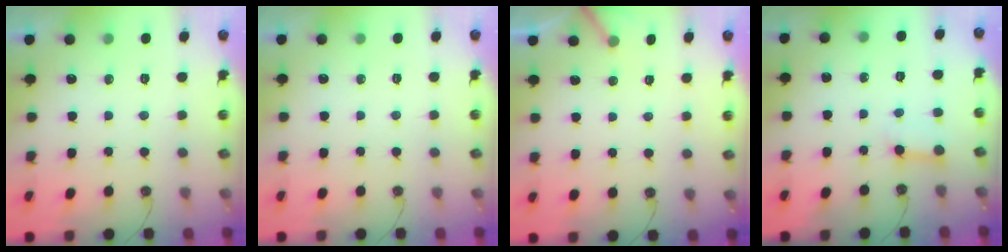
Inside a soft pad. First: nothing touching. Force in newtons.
{"total": 0.0}
{"total": 2.9, "press": 2.9, "slide": 0.2}
{"total": 3.9, "press": 3.9, "slide": 0.5}